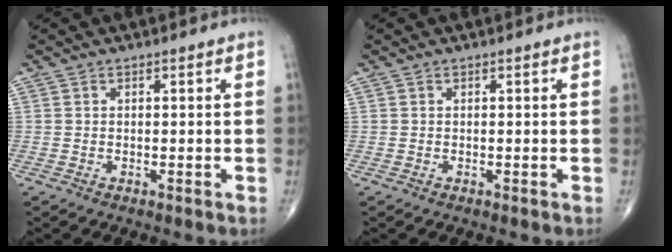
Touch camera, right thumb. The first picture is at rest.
{"total": 0.0}